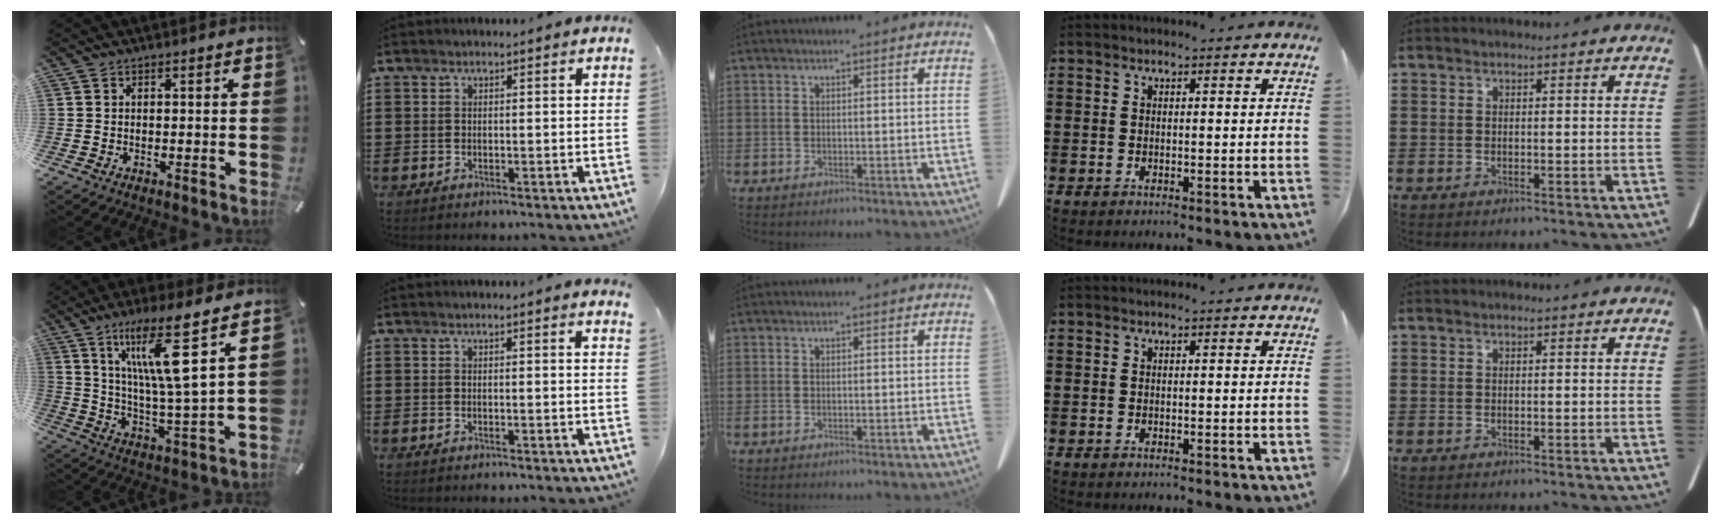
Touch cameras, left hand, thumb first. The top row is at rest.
{"thumb": {"total": 15.1, "force": [8.4, 1.6, 12.4], "torque": [-0.227, -0.032, 0.130]}, "index": {"total": 0.9, "force": [0.8, -0.2, 0.4], "torque": [-0.010, -0.003, 0.015]}}